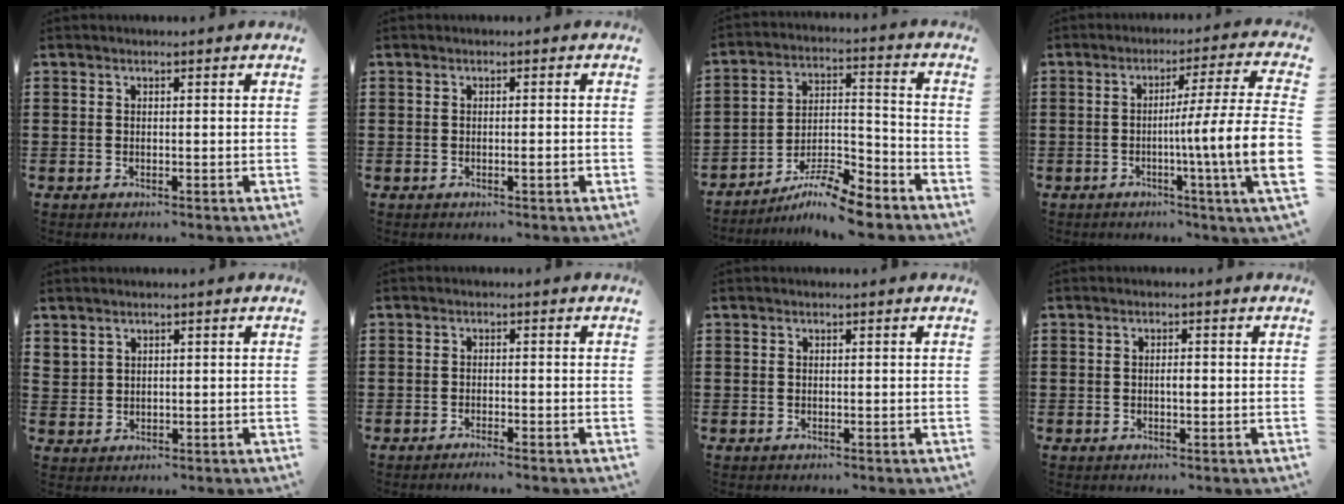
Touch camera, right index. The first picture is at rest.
{"total": 1.2, "force": [-0.4, 0.1, 1.1], "torque": [-0.017, -0.002, -0.007]}
{"total": 8.9, "force": [-7.9, 1.2, 3.9], "torque": [-0.058, 0.024, -0.149]}
{"total": 9.3, "force": [-1.2, -0.6, 9.2], "torque": [-0.153, -0.031, -0.035]}
{"total": 2.0, "force": [1.7, 1.0, 0.3], "torque": [-0.009, 0.004, 0.034]}
{"total": 1.0, "force": [-1.0, -0.1, 0.3], "torque": [-0.006, 0.000, -0.020]}
{"total": 0.0}
{"total": 1.5, "force": [-0.2, 0.5, 1.4], "torque": [-0.026, 0.000, -0.004]}